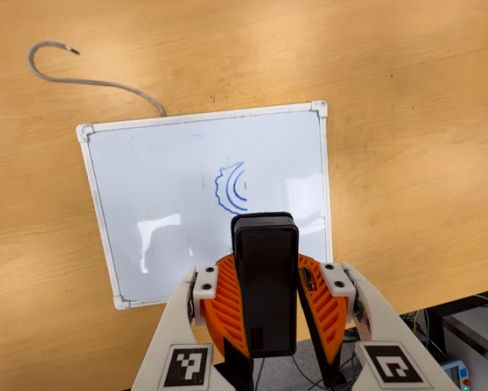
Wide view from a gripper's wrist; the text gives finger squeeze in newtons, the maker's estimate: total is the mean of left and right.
{"total": 10.4, "left": 10.1, "right": 10.8}